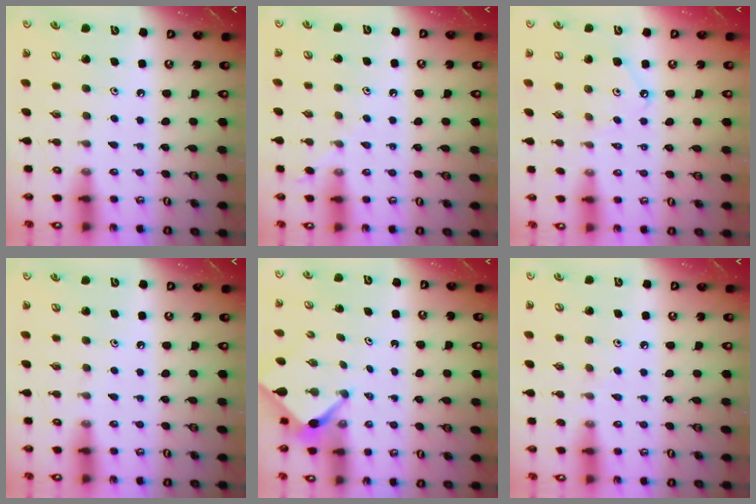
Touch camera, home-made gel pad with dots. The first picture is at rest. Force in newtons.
{"total": 6.0, "press": 5.9, "slide": 0.9}
{"total": 3.7, "press": 3.7, "slide": 0.5}
{"total": 0.0}
{"total": 2.4, "press": 2.4, "slide": 0.3}
{"total": 3.4, "press": 3.3, "slide": 0.6}